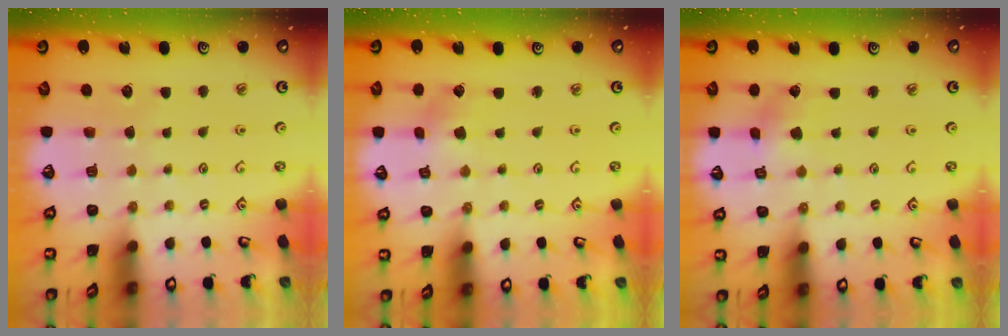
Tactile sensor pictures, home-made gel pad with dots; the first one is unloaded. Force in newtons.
{"total": 1.9, "press": 1.9, "slide": 0.2}
{"total": 2.1, "press": 2.1, "slide": 0.2}